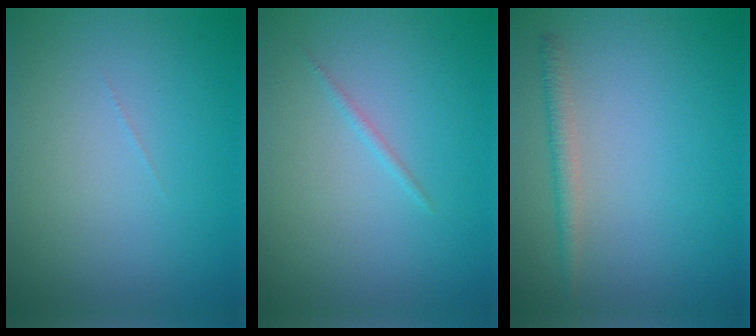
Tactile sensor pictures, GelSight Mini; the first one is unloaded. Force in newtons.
{"total": 0.6, "press": 0.6, "slide": 0.0}
{"total": 1.6, "press": 1.6, "slide": 0.0}